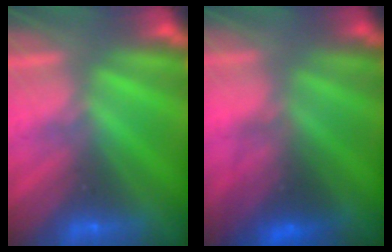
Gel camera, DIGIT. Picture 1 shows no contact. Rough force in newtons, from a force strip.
{"total": 2.3}